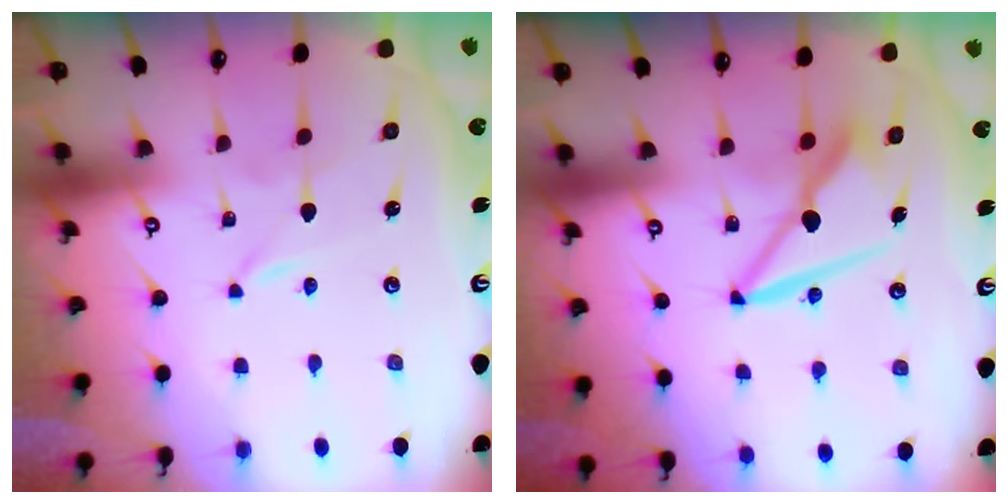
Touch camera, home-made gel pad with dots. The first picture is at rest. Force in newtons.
{"total": 8.7, "press": 8.6, "slide": 1.5}